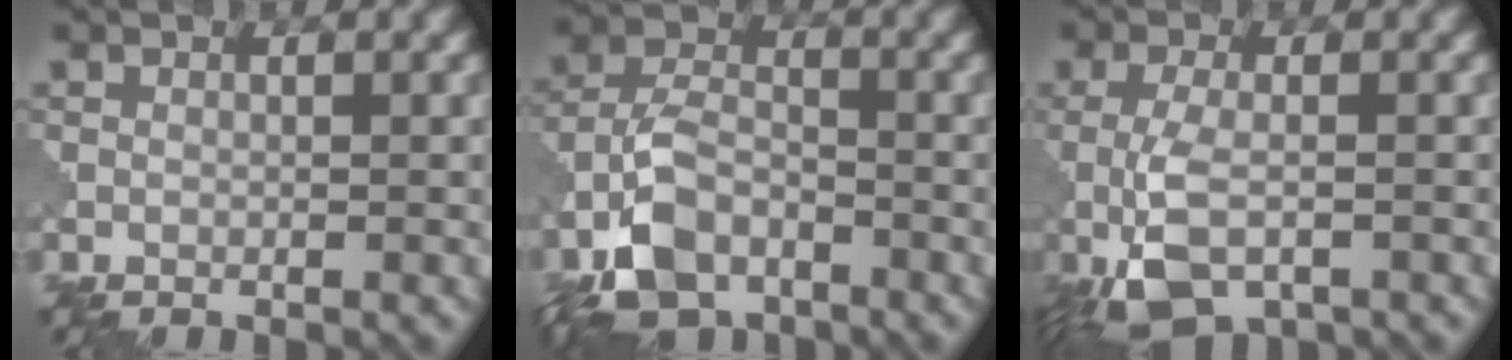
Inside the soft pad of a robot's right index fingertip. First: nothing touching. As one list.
[{"total": 7.8, "force": [-4.7, 4.0, 4.7], "torque": [-0.100, 0.002, -0.099]}, {"total": 5.5, "force": [-2.1, 2.1, 4.6], "torque": [-0.103, -0.005, -0.046]}]